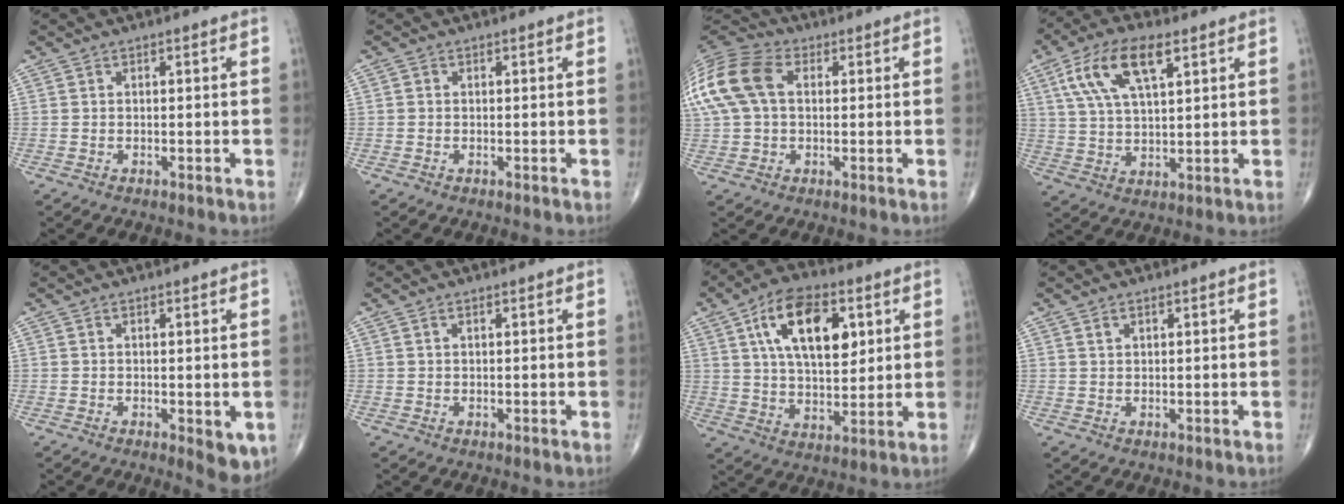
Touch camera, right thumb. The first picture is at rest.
{"total": 0.6, "force": [0.0, 0.5, 0.2], "torque": [-0.001, 0.001, -0.002]}
{"total": 16.4, "force": [3.2, 10.9, 11.8], "torque": [-0.282, 0.031, 0.053]}
{"total": 12.9, "force": [5.7, 5.4, 10.2], "torque": [-0.195, -0.001, 0.104]}
{"total": 5.1, "force": [-1.0, 2.0, 4.6], "torque": [-0.047, -0.012, -0.009]}
{"total": 0.5, "force": [0.3, 0.2, 0.4], "torque": [-0.010, 0.003, 0.006]}
{"total": 16.9, "force": [5.9, 8.9, 13.1], "torque": [-0.190, -0.014, 0.101]}
{"total": 1.3, "force": [0.8, 0.7, 0.7], "torque": [-0.011, 0.000, 0.014]}